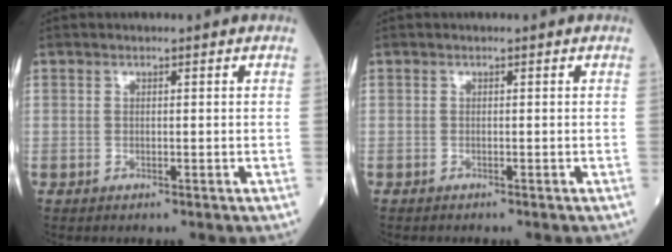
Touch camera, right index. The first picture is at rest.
{"total": 0.6, "force": [-0.5, 0.0, 0.1], "torque": [0.000, 0.000, -0.012]}